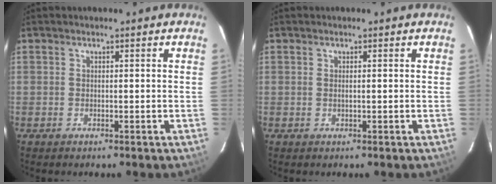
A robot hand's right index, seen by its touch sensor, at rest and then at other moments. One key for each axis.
{"total": 0.6, "fx": 0.1, "fy": 0.0, "fz": 0.6, "tx": -0.014, "ty": 0.001, "tz": 0.001}